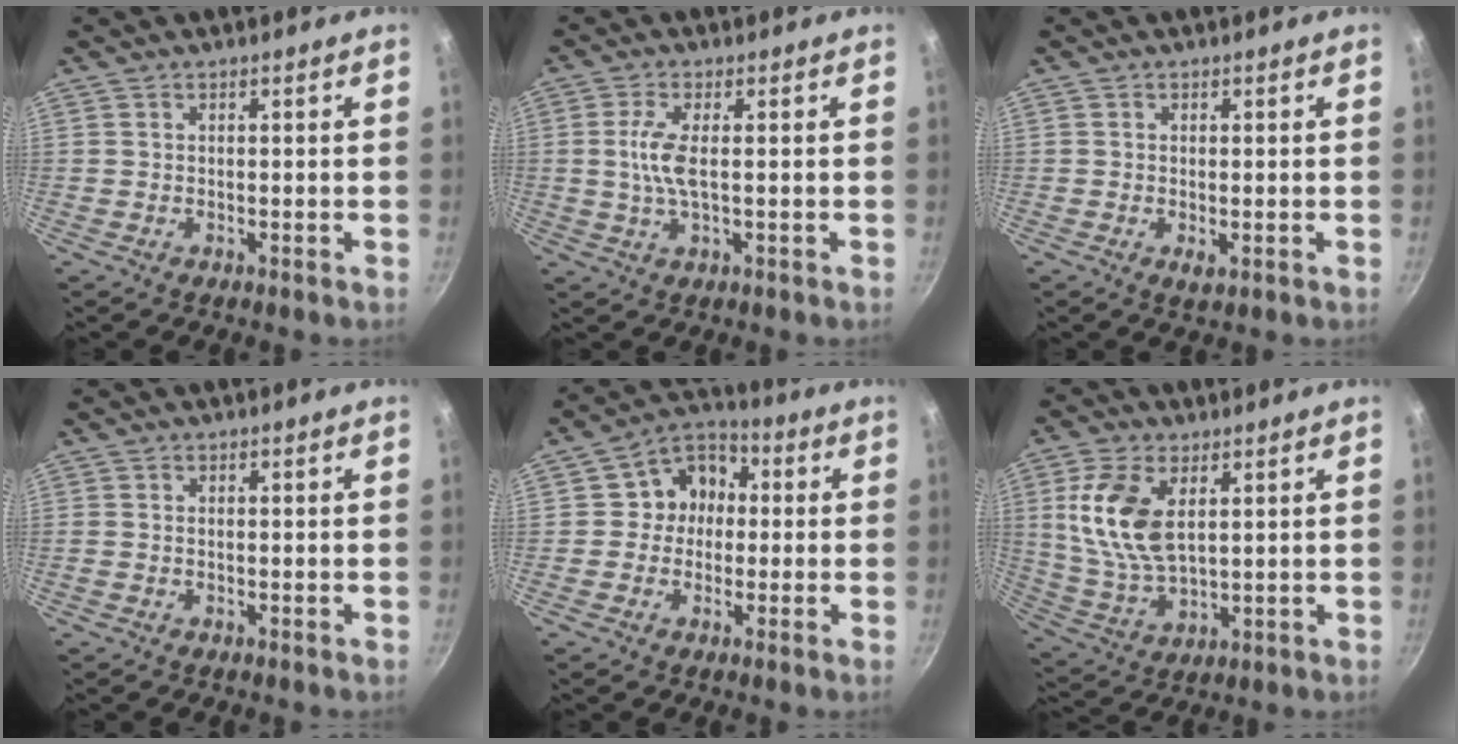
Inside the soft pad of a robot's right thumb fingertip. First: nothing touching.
{"total": 5.7, "force": [0.2, 1.8, 5.4], "torque": [-0.125, 0.002, 0.003]}
{"total": 1.7, "force": [-0.4, 0.7, 1.5], "torque": [-0.028, -0.005, -0.004]}
{"total": 0.5, "force": [-0.1, 0.4, 0.3], "torque": [-0.007, 0.003, -0.002]}
{"total": 8.7, "force": [0.2, 7.7, 4.0], "torque": [-0.020, 0.022, -0.017]}
{"total": 13.3, "force": [3.6, 7.4, 10.5], "torque": [-0.204, -0.015, 0.079]}